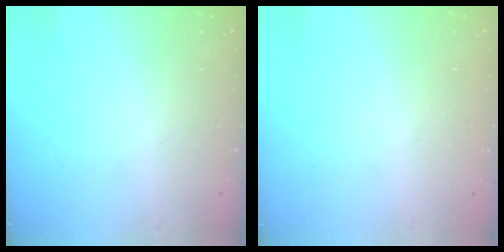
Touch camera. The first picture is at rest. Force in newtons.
{"total": 0.0}